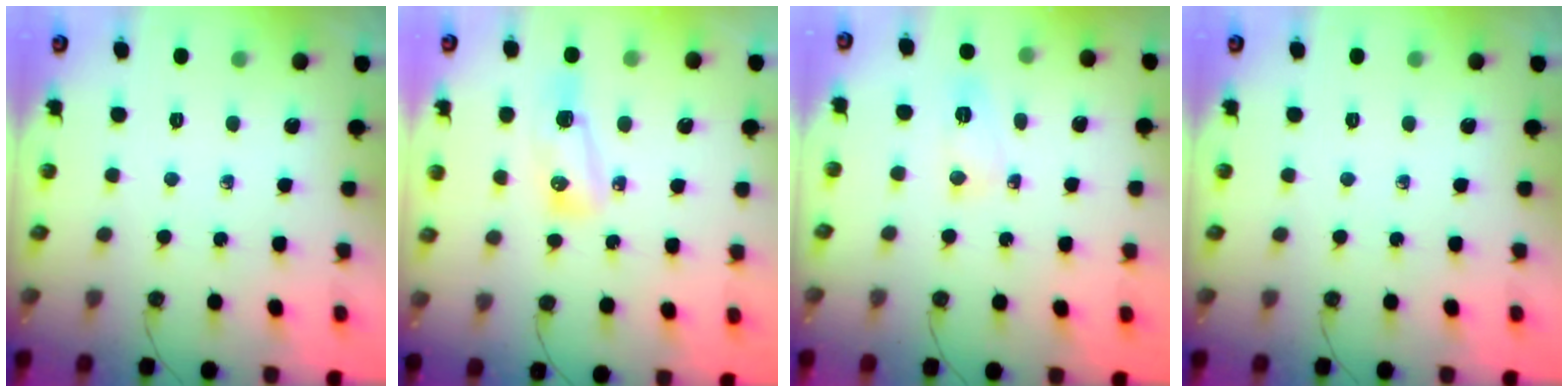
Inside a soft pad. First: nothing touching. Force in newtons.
{"total": 7.8, "press": 7.7, "slide": 1.1}
{"total": 3.5, "press": 3.4, "slide": 1.0}
{"total": 0.0}